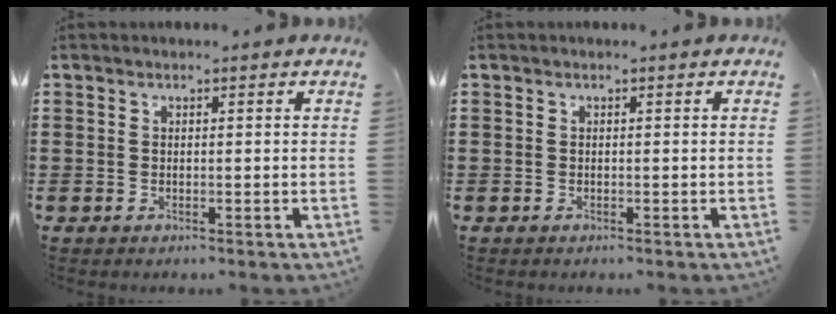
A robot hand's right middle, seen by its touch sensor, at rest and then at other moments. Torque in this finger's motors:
{"motor_torque": [0.09, 0.02, -0.01, 0.00]}